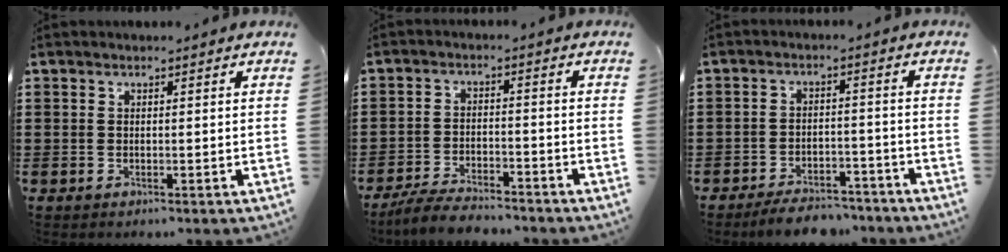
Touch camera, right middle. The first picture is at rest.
{"total": 5.0, "force": [-4.7, 0.6, 1.5], "torque": [-0.030, 0.002, -0.093]}
{"total": 4.8, "force": [-4.6, 0.7, 1.0], "torque": [-0.015, 0.009, -0.092]}